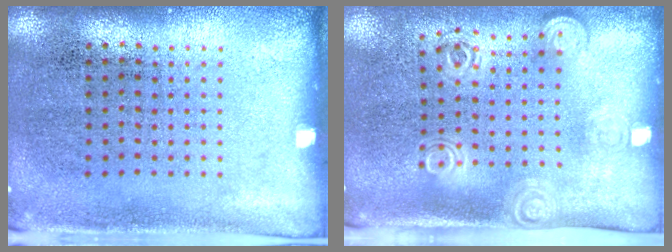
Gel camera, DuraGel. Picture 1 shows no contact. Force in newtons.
{"total": 1.8, "press": 1.3, "slide": 1.3}